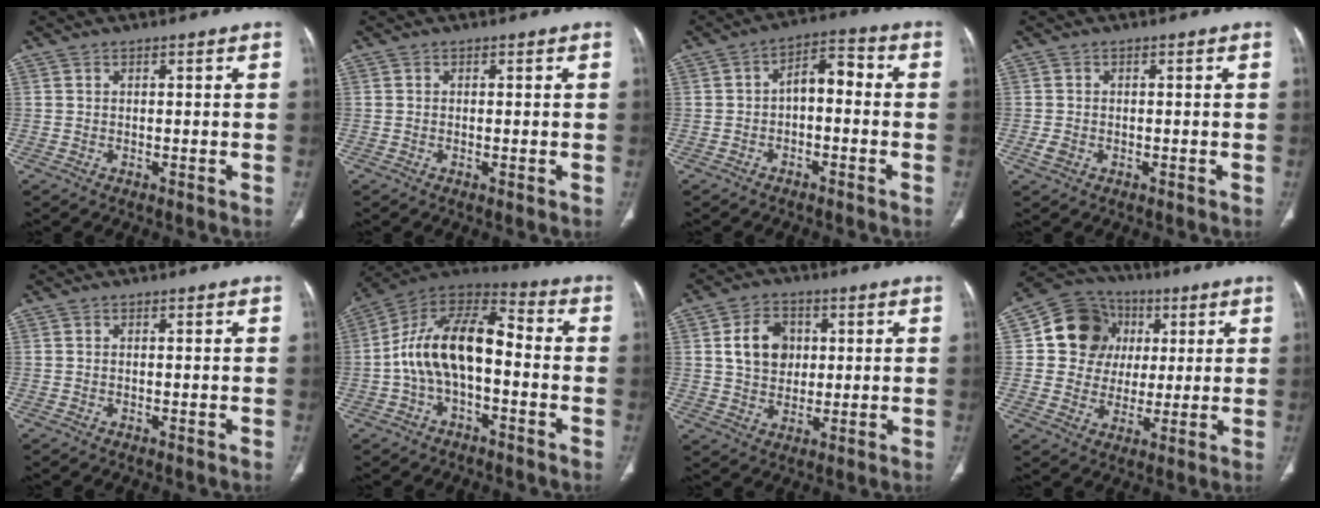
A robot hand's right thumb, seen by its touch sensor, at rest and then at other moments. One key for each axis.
{"total": 0.6, "fx": -0.1, "fy": 0.1, "fz": 0.6, "tx": -0.016, "ty": -0.003, "tz": -0.002}
{"total": 6.4, "fx": -1.0, "fy": 3.7, "fz": 5.2, "tx": -0.070, "ty": 0.039, "tz": -0.026}
{"total": 1.8, "fx": -0.6, "fy": 1.4, "fz": 1.1, "tx": -0.024, "ty": 0.002, "tz": -0.010}
{"total": 0.0}
{"total": 15.8, "fx": -2.1, "fy": 8.4, "fz": 13.2, "tx": -0.227, "ty": 0.053, "tz": -0.046}
{"total": 9.0, "fx": 1.8, "fy": 7.0, "fz": 5.4, "tx": -0.066, "ty": -0.001, "tz": 0.030}
{"total": 14.1, "fx": 3.3, "fy": 12.5, "fz": 5.4, "tx": -0.053, "ty": 0.008, "tz": 0.054}